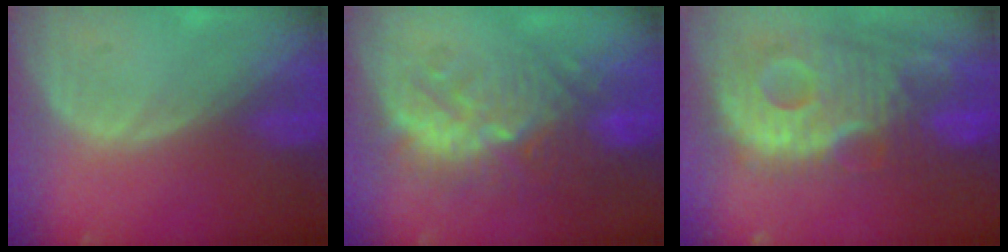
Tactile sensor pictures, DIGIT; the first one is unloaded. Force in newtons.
{"total": 9.8, "press": 9.5, "slide": 2.3}
{"total": 13.8, "press": 12.0, "slide": 6.8}